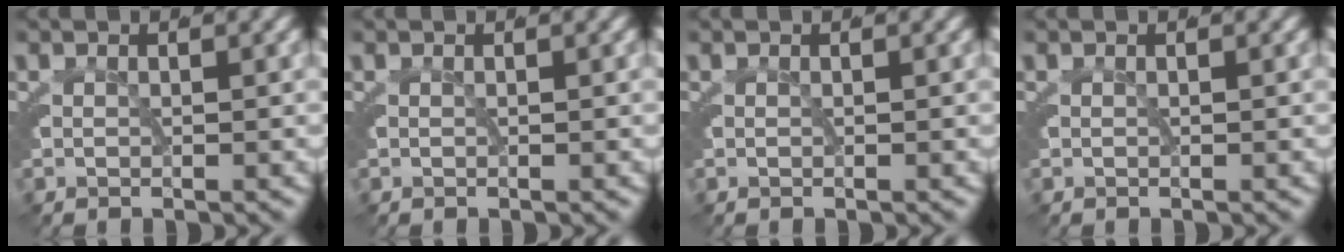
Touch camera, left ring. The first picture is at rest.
{"total": 0.0}
{"total": 0.0}
{"total": 0.0}